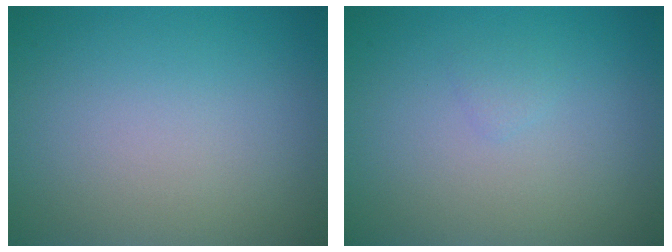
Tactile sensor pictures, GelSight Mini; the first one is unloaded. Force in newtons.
{"total": 0.6, "press": 0.6, "slide": 0.1}